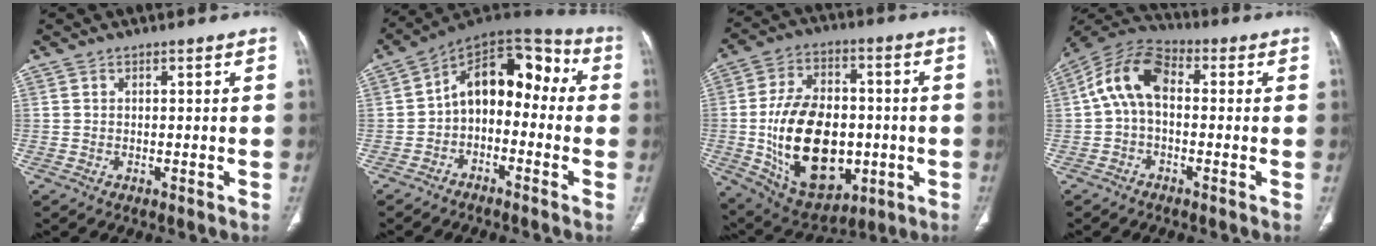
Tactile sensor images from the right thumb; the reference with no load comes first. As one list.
[{"total": 13.5, "force": [-1.4, 9.0, 10.0], "torque": [-0.111, 0.066, -0.040]}, {"total": 23.4, "force": [-3.2, 15.1, 17.6], "torque": [-0.273, 0.010, -0.027]}, {"total": 10.3, "force": [0.5, 6.3, 8.1], "torque": [-0.147, 0.032, -0.005]}]